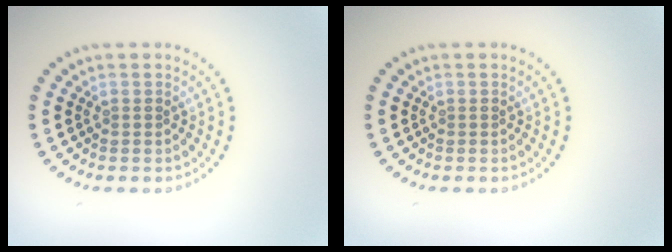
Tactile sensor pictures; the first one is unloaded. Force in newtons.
{"total": 0.0}